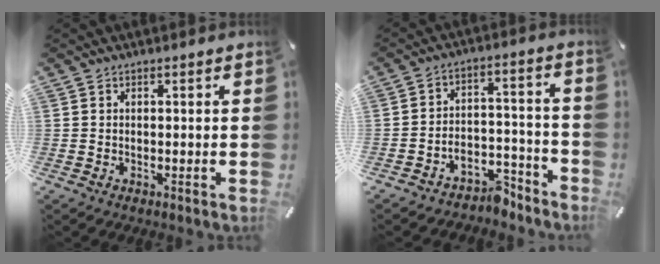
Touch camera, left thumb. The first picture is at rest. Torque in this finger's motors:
{"motor_torque": [0.27, 0.99, 0.03, 0.30, 0.02]}